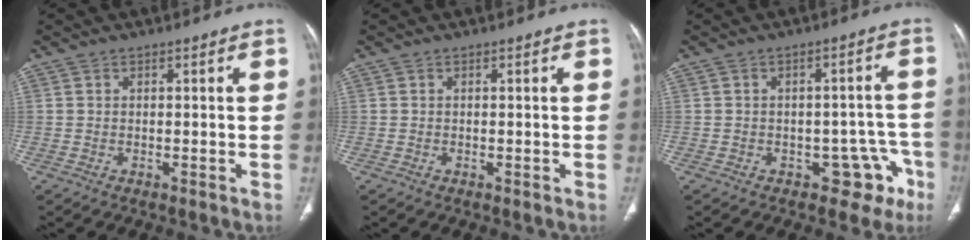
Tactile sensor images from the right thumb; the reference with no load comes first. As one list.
[{"total": 0.0}, {"total": 7.1, "force": [-3.8, 4.8, 3.6], "torque": [0.003, 0.041, -0.043]}]